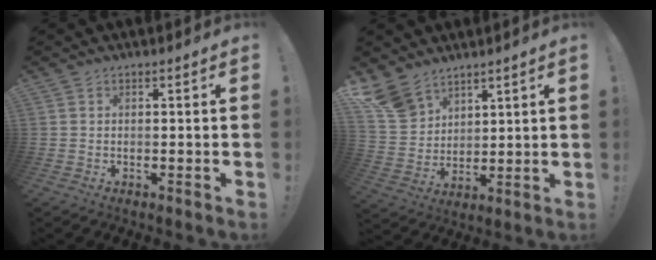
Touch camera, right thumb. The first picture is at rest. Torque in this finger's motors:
{"motor_torque": [0.28, 1.18, 0.40, 0.63, 0.01]}